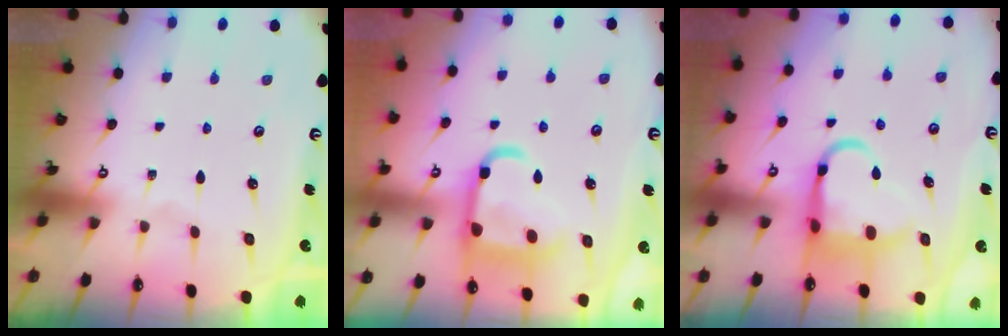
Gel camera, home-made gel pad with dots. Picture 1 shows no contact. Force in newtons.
{"total": 14.0, "press": 13.9, "slide": 1.5}
{"total": 9.8, "press": 9.7, "slide": 1.7}